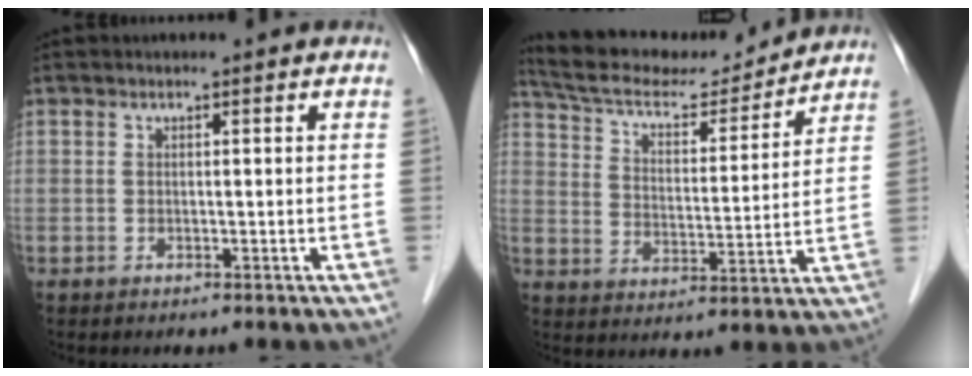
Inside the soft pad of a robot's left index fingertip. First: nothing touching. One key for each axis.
{"total": 16.7, "fx": 15.7, "fy": 2.5, "fz": 5.1, "tx": -0.090, "ty": 0.008, "tz": 0.250}